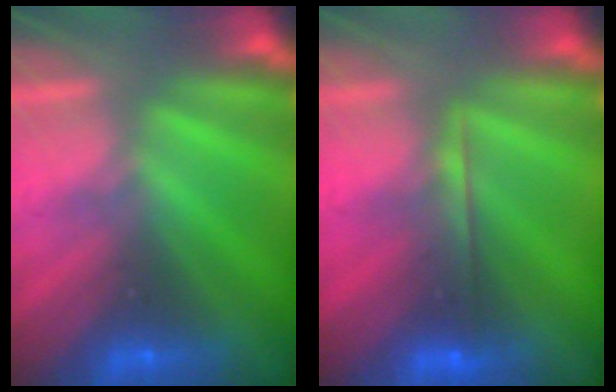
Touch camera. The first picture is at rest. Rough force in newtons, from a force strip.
{"total": 2.1}